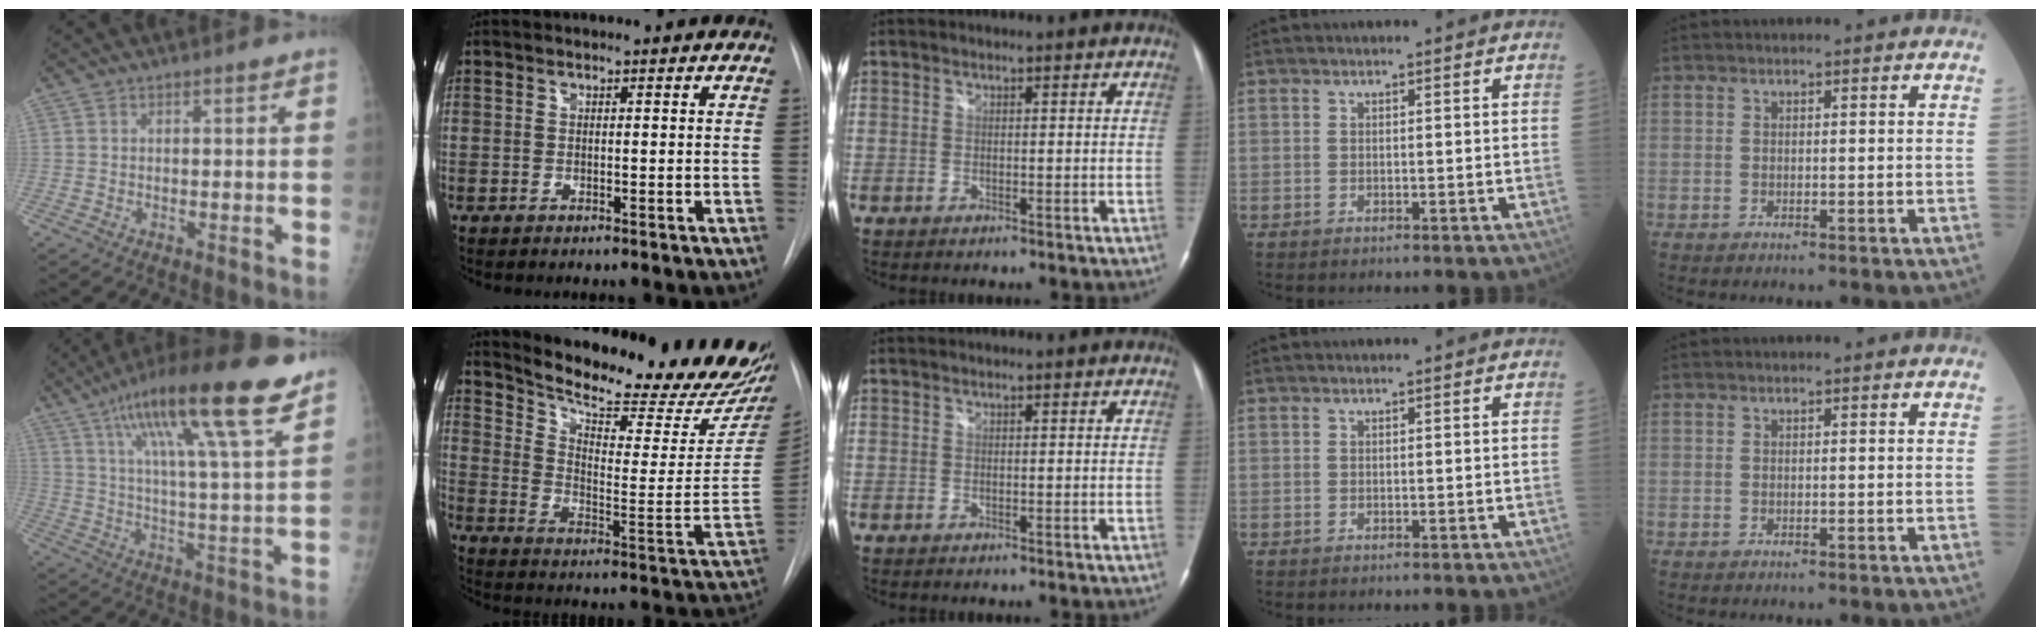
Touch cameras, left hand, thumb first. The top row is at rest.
{"thumb": {"total": 22.2, "force": [12.9, 3.5, 17.7], "torque": [-0.285, -0.025, 0.209]}, "index": {"total": 24.7, "force": [22.6, 3.2, 9.4], "torque": [-0.149, -0.097, 0.298]}}